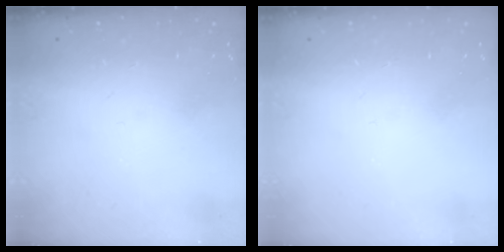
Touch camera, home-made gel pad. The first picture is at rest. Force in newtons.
{"total": 0.0}